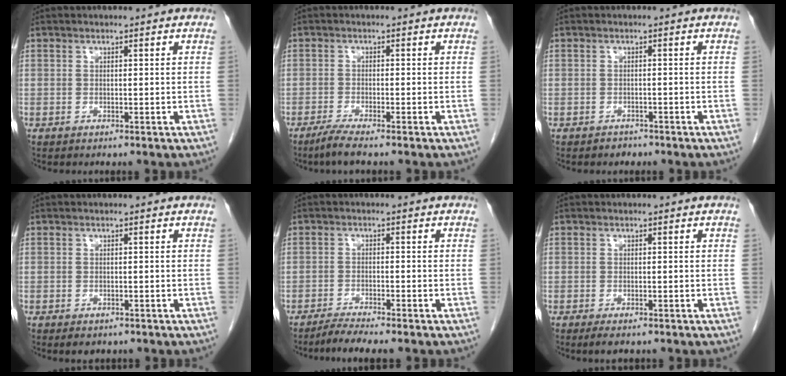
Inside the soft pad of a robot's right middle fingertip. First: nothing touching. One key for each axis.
{"total": 3.1, "fx": -2.4, "fy": -0.3, "fz": 1.9, "tx": -0.044, "ty": -0.008, "tz": -0.050}
{"total": 1.3, "fx": -1.0, "fy": 0.8, "fz": -0.1, "tx": -0.004, "ty": 0.002, "tz": -0.017}
{"total": 2.6, "fx": -1.9, "fy": 1.4, "fz": 1.0, "tx": -0.010, "ty": -0.001, "tz": -0.020}
{"total": 4.1, "fx": -3.6, "fy": -0.3, "fz": 1.9, "tx": -0.035, "ty": -0.012, "tz": -0.065}
{"total": 2.3, "fx": -1.7, "fy": 0.8, "fz": 1.4, "tx": -0.021, "ty": -0.004, "tz": -0.023}